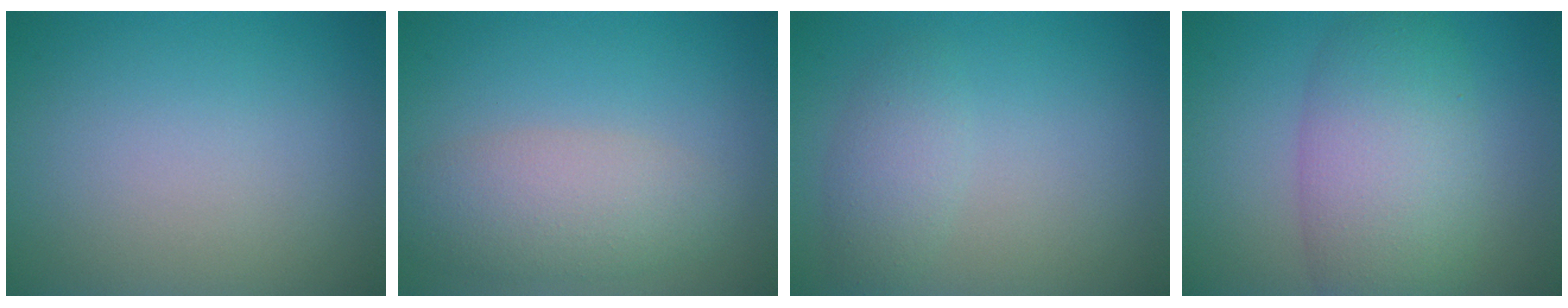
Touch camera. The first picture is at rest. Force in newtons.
{"total": 4.3, "press": 4.3, "slide": 0.2}
{"total": 2.2, "press": 2.2, "slide": 0.0}
{"total": 7.2, "press": 7.2, "slide": 0.1}